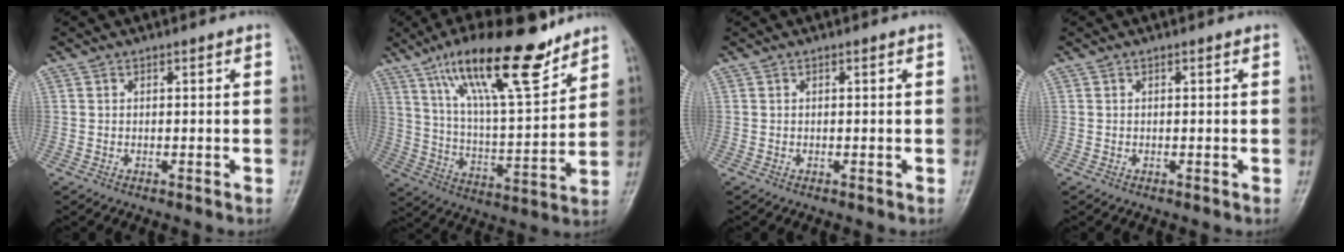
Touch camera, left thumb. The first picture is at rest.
{"total": 20.9, "force": [13.9, 5.5, 14.6], "torque": [-0.219, -0.058, 0.241]}
{"total": 0.0}
{"total": 0.0}